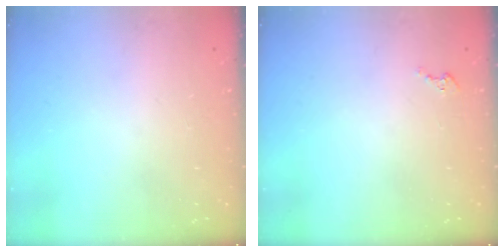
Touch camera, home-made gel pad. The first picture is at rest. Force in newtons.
{"total": 1.6, "press": 1.6, "slide": 0.2}